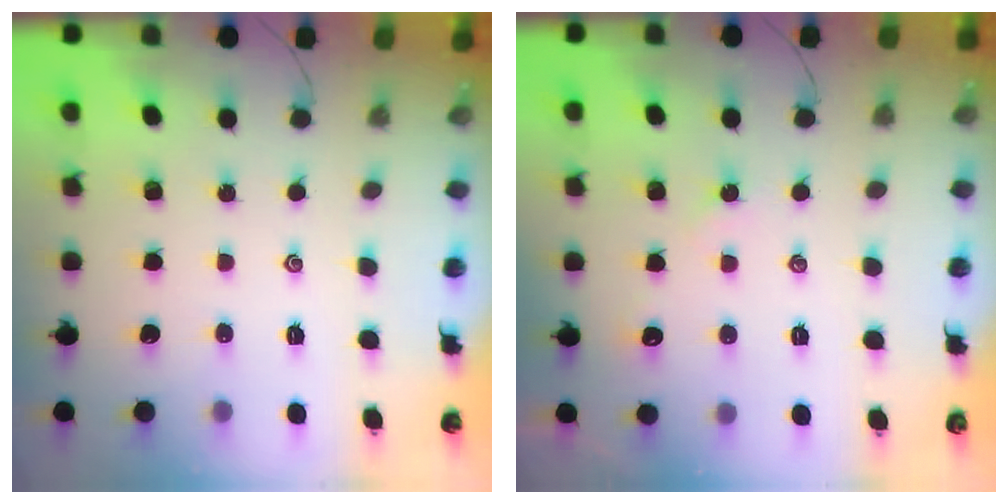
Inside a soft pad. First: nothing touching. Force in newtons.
{"total": 3.0, "press": 2.9, "slide": 0.4}